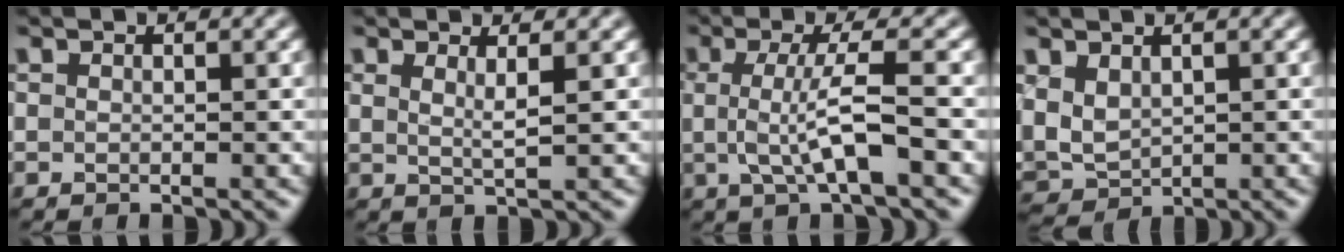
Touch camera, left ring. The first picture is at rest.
{"total": 1.8, "force": [0.9, 0.4, 1.6], "torque": [-0.024, -0.007, 0.011]}
{"total": 4.7, "force": [-0.3, 0.9, 4.6], "torque": [-0.093, -0.004, -0.005]}
{"total": 4.0, "force": [0.8, 2.8, 2.8], "torque": [-0.071, -0.002, 0.018]}